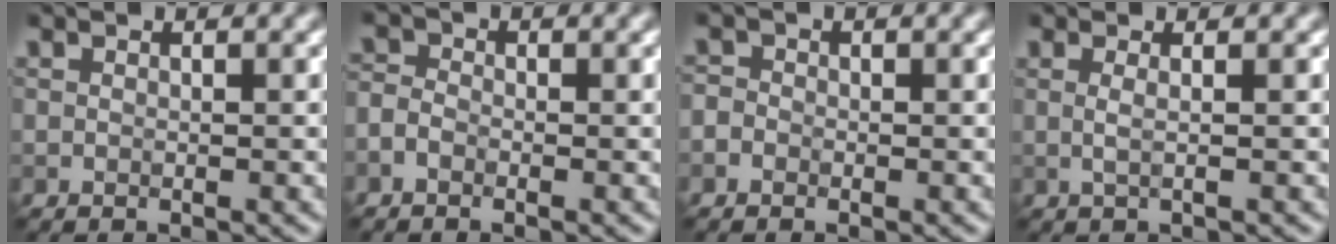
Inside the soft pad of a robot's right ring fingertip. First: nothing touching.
{"total": 1.4, "force": [-0.8, 0.8, 0.8], "torque": [-0.015, 0.000, -0.020]}
{"total": 1.1, "force": [-0.5, 0.9, 0.4], "torque": [-0.006, -0.002, -0.014]}
{"total": 1.5, "force": [0.1, 0.5, 1.4], "torque": [-0.023, 0.000, -0.006]}